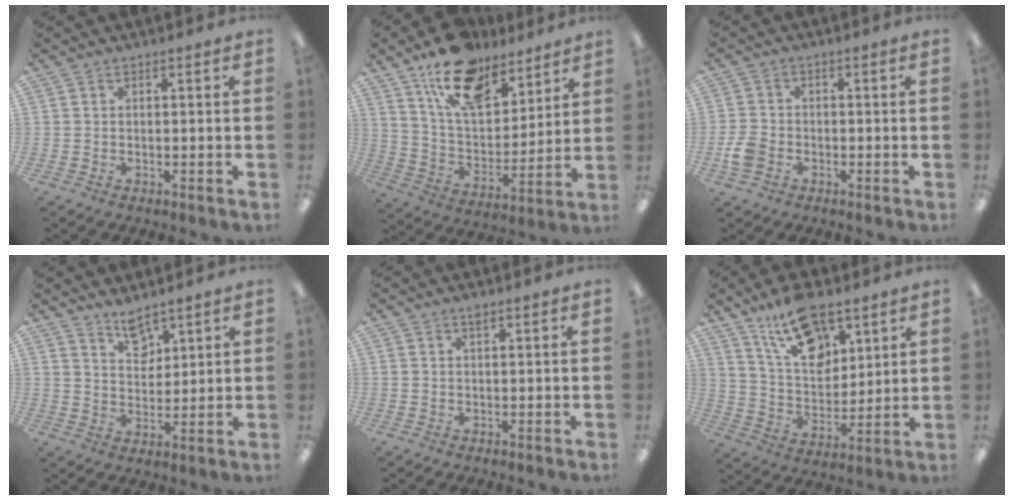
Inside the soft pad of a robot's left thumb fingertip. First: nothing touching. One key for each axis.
{"total": 17.0, "fx": 12.3, "fy": 8.4, "fz": 8.2, "tx": -0.137, "ty": -0.071, "tz": 0.221}
{"total": 4.5, "fx": -1.8, "fy": 3.4, "fz": 2.5, "tx": -0.050, "ty": 0.008, "tz": -0.034}
{"total": 6.4, "fx": 5.3, "fy": 3.0, "fz": 1.9, "tx": -0.021, "ty": -0.033, "tz": 0.094}
{"total": 1.1, "fx": 0.8, "fy": 0.2, "fz": 0.7, "tx": -0.017, "ty": 0.001, "tz": 0.014}
{"total": 16.2, "fx": 10.8, "fy": 8.0, "fz": 9.0, "tx": -0.154, "ty": -0.049, "tz": 0.193}